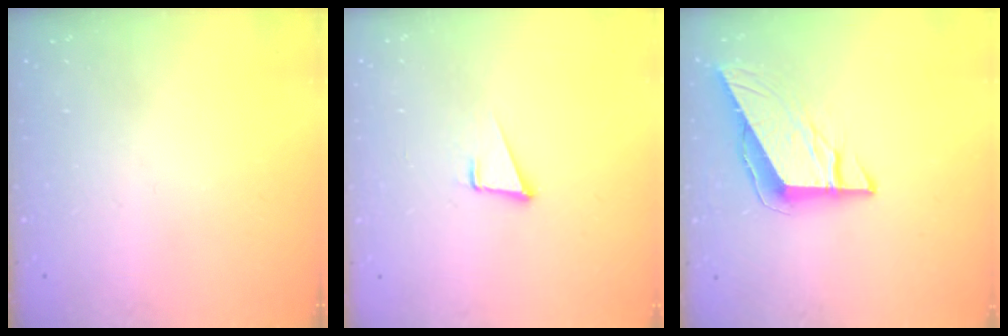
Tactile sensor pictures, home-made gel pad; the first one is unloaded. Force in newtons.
{"total": 3.4, "press": 2.6, "slide": 2.2}
{"total": 9.0, "press": 9.0, "slide": 0.5}